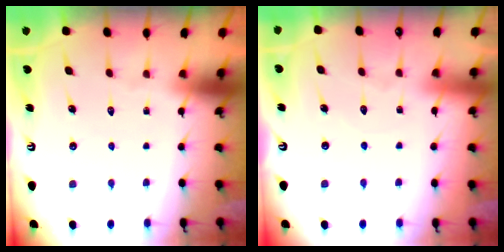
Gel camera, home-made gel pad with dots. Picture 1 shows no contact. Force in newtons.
{"total": 4.2, "press": 4.2, "slide": 0.4}